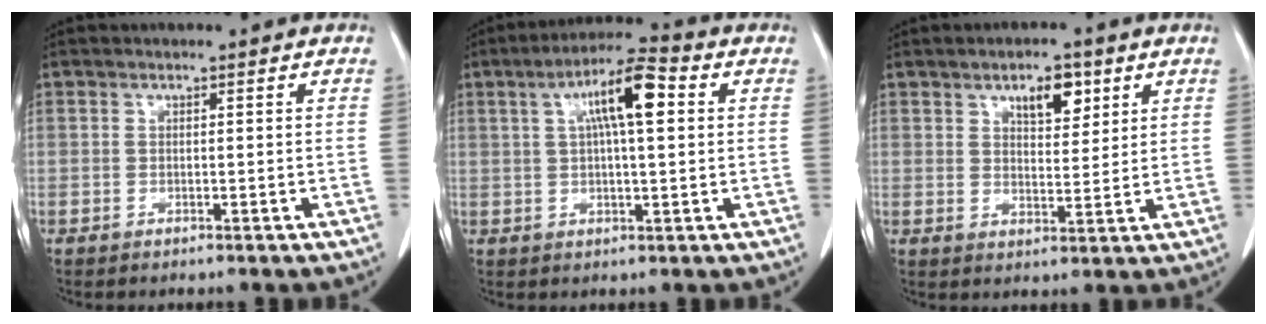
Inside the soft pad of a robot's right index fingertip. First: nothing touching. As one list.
[{"total": 9.6, "force": [2.7, 1.6, 9.1], "torque": [-0.157, 0.024, 0.042]}, {"total": 5.6, "force": [3.1, 2.4, 4.1], "torque": [-0.063, 0.000, 0.049]}]